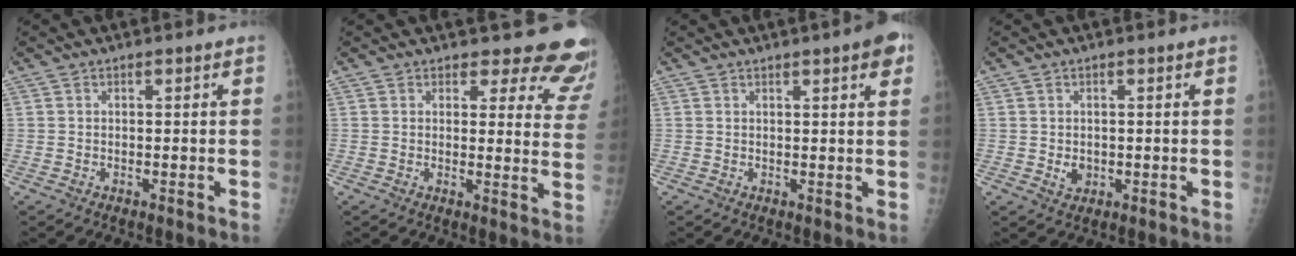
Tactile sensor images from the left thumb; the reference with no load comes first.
{"total": 13.2, "force": [12.5, 4.0, 1.8], "torque": [0.038, -0.111, 0.106]}
{"total": 4.7, "force": [2.5, 0.7, 3.9], "torque": [-0.042, -0.004, 0.026]}
{"total": 2.2, "force": [-0.1, 1.8, 1.3], "torque": [-0.013, -0.002, 0.005]}